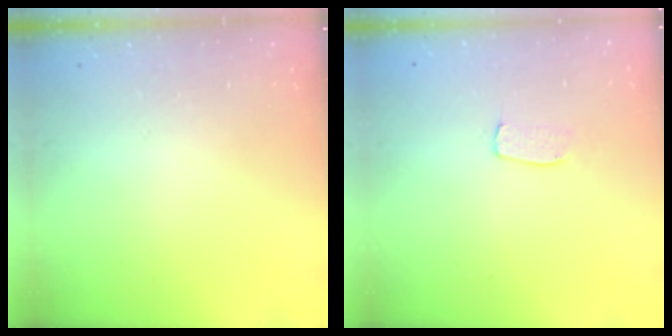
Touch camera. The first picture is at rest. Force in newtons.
{"total": 3.3, "press": 3.3, "slide": 0.2}